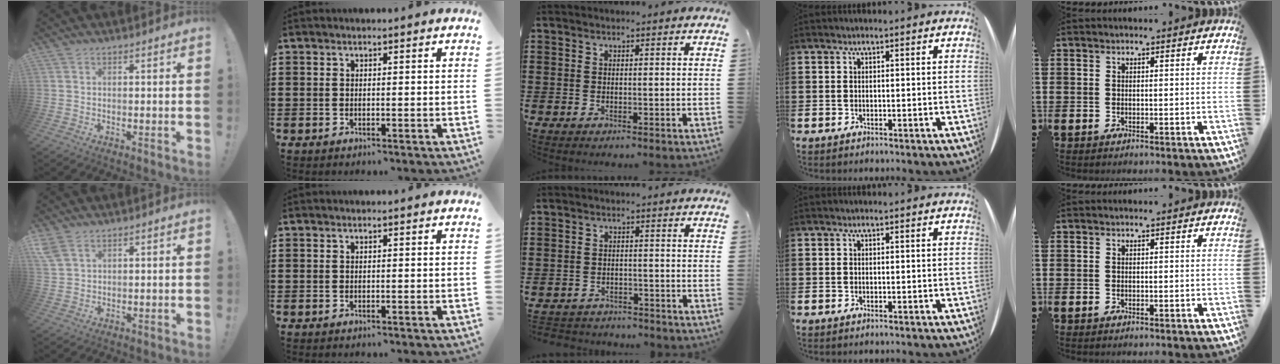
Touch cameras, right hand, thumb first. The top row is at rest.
{"thumb": {"total": 4.3, "force": [2.6, 2.3, 2.5], "torque": [-0.046, -0.007, 0.055]}, "middle": {"total": 2.5, "force": [-2.4, 0.5, -0.3], "torque": [-0.001, 0.000, -0.055]}}